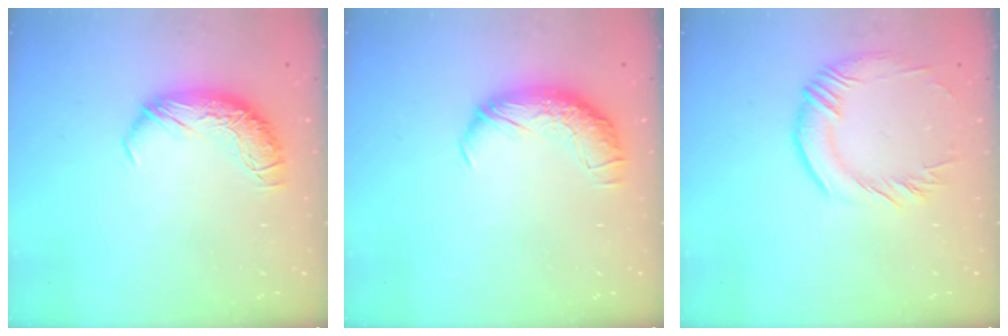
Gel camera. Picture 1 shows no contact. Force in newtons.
{"total": 2.4, "press": 1.1, "slide": 2.2}
{"total": 2.0, "press": 1.6, "slide": 1.2}